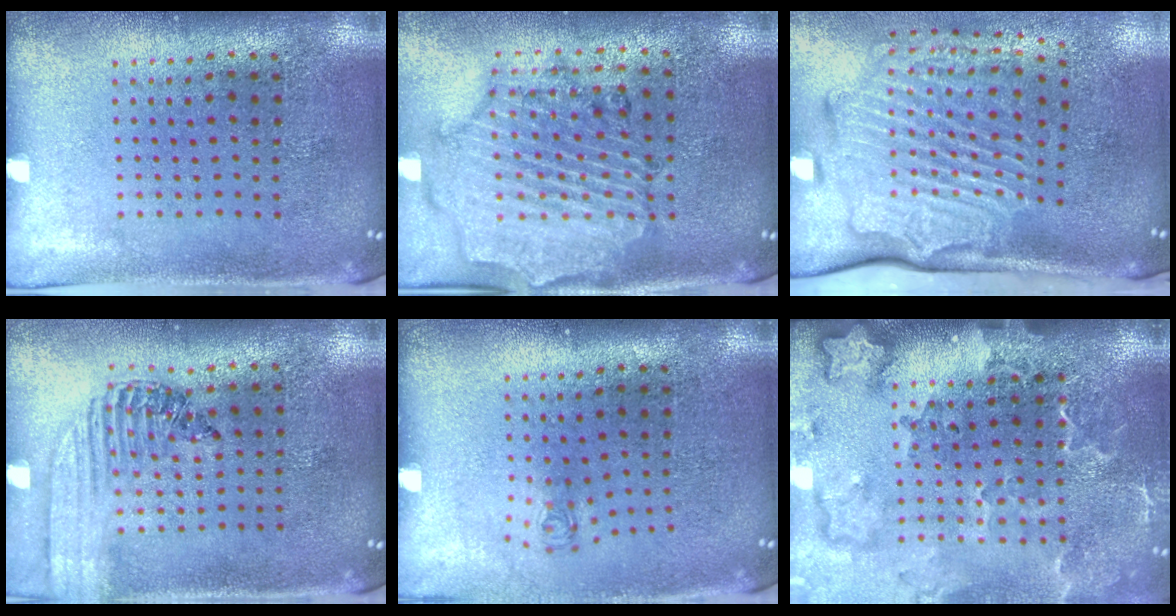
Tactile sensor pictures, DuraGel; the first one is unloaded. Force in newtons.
{"total": 1.6, "press": 1.6, "slide": 0.3}
{"total": 3.1, "press": 2.2, "slide": 2.1}
{"total": 1.5, "press": 1.3, "slide": 0.7}
{"total": 0.7, "press": 0.3, "slide": 0.6}
{"total": 3.4, "press": 2.5, "slide": 2.2}